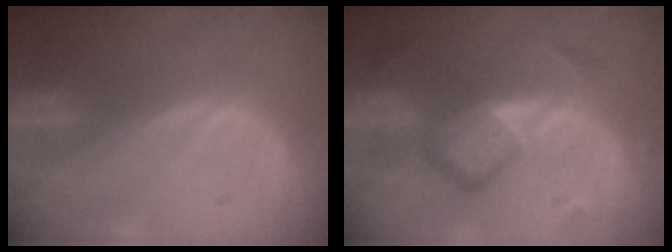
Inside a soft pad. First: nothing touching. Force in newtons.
{"total": 6.7, "press": 5.8, "slide": 3.3}